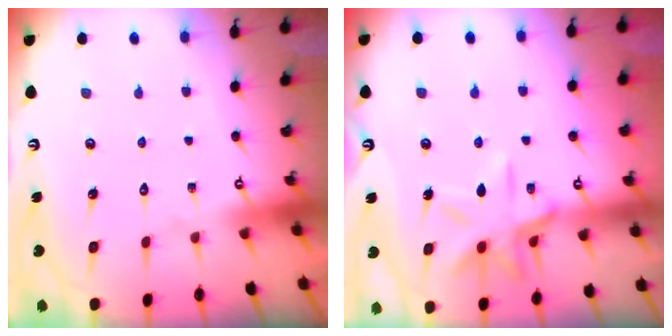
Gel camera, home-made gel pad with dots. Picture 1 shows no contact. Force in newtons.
{"total": 13.1, "press": 13.1, "slide": 0.9}